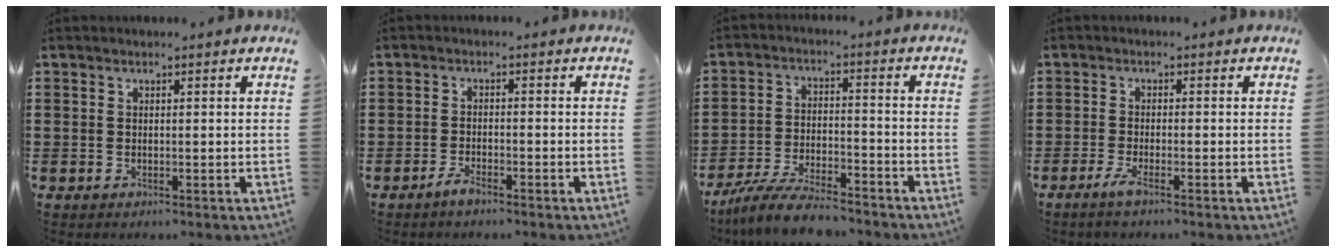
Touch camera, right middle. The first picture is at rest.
{"total": 2.2, "force": [-1.9, 0.6, 0.9], "torque": [-0.025, 0.000, -0.038]}
{"total": 7.8, "force": [-7.0, 1.1, 3.1], "torque": [-0.062, 0.009, -0.135]}
{"total": 2.6, "force": [-1.6, 0.3, 2.0], "torque": [-0.047, -0.005, -0.034]}